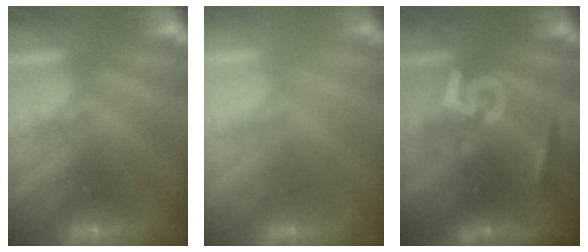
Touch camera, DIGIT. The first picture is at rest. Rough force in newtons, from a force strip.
{"total": 2.0}
{"total": 2.5}